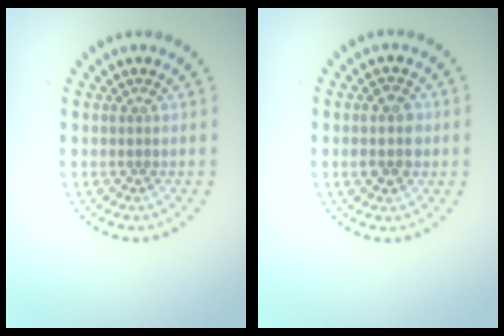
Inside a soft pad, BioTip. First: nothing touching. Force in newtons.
{"total": 2.7, "press": 2.7, "slide": 0.1}